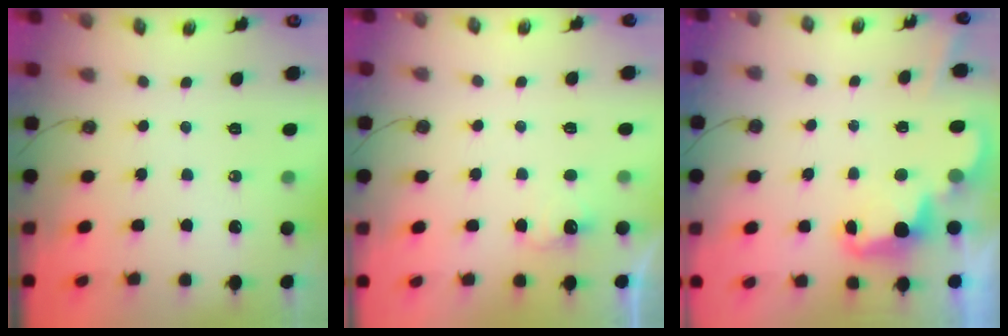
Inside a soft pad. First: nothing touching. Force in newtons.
{"total": 2.9, "press": 2.8, "slide": 0.9}
{"total": 2.6, "press": 2.5, "slide": 0.6}